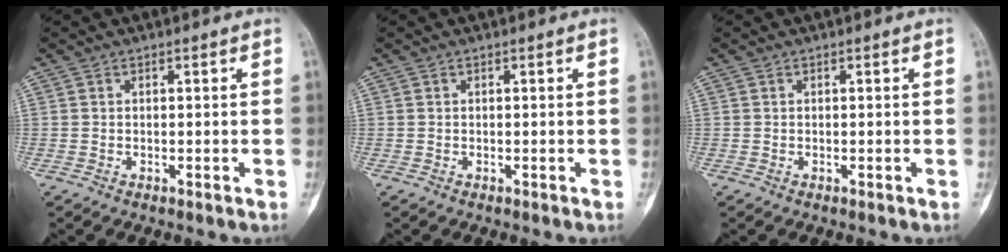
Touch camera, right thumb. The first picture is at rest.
{"total": 0.0}
{"total": 0.0}